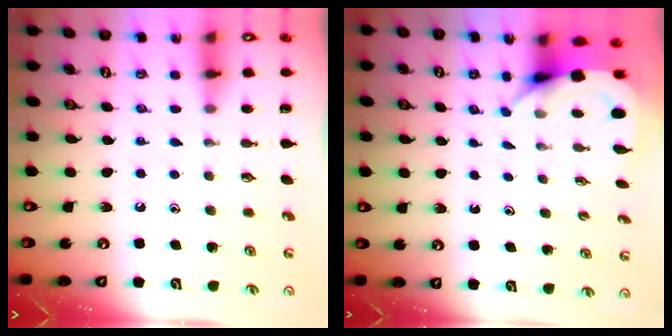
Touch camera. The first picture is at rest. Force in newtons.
{"total": 3.7, "press": 3.7, "slide": 0.2}